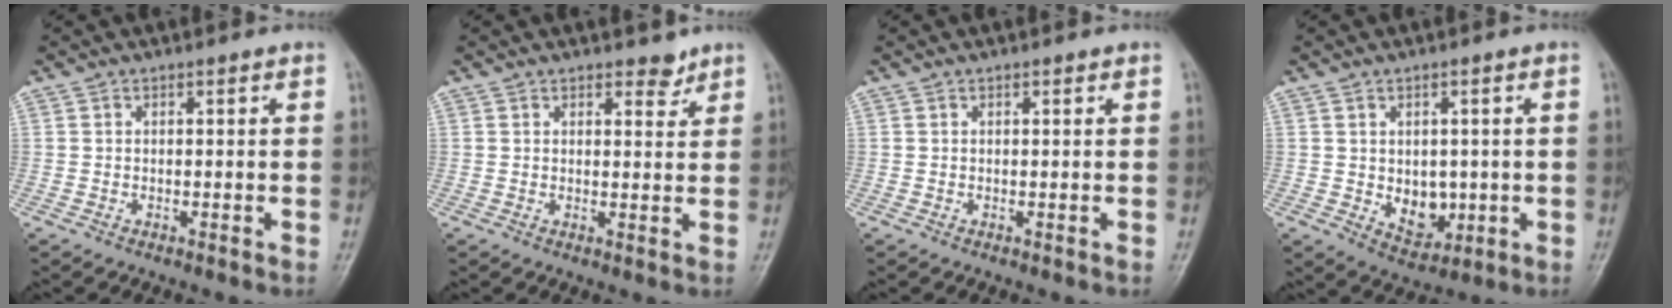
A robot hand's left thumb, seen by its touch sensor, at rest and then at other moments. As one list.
[{"total": 3.0, "force": [2.3, 1.5, 1.2], "torque": [0.003, -0.014, 0.032]}, {"total": 0.7, "force": [0.4, 0.4, 0.4], "torque": [0.000, -0.001, 0.003]}, {"total": 7.0, "force": [-0.5, 5.2, 4.7], "torque": [-0.036, -0.010, 0.009]}]